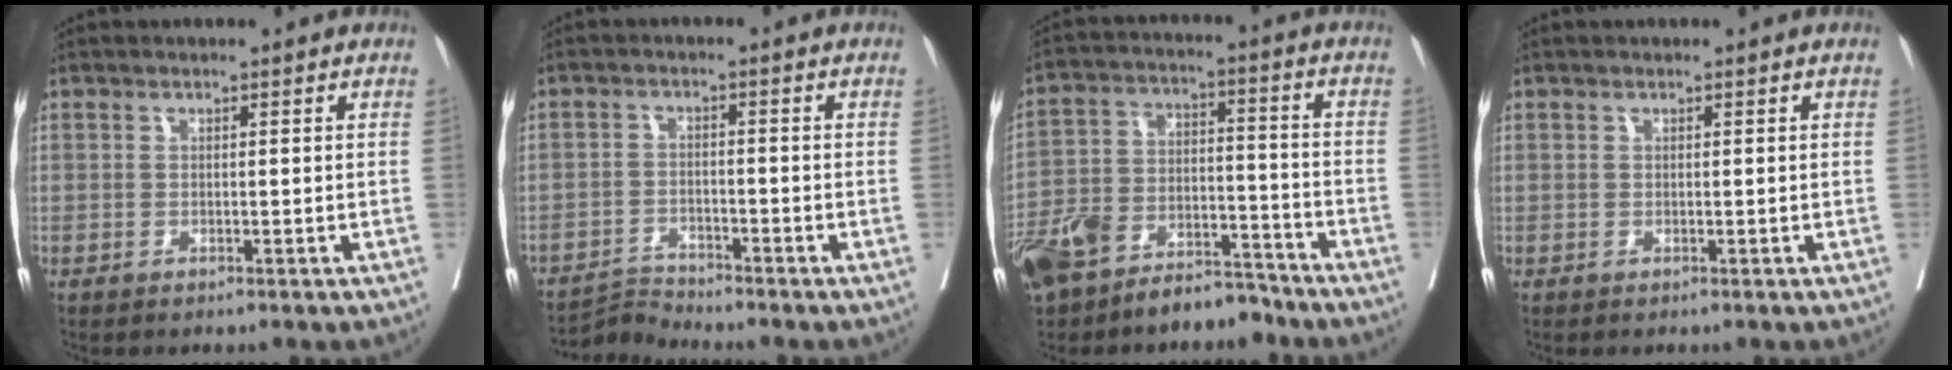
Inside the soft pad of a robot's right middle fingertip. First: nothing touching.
{"total": 3.6, "force": [-3.3, -0.9, -1.3], "torque": [0.025, -0.010, -0.058]}
{"total": 14.5, "force": [-11.5, 6.0, 6.5], "torque": [-0.124, 0.016, -0.204]}
{"total": 0.0}